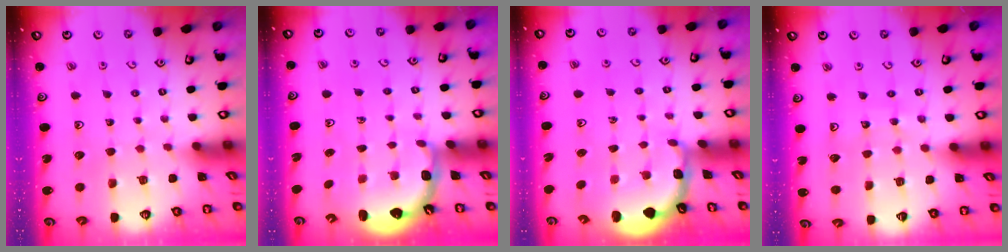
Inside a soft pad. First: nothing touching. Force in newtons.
{"total": 2.6, "press": 2.2, "slide": 1.4}
{"total": 1.8, "press": 1.8, "slide": 0.3}
{"total": 7.8, "press": 7.8, "slide": 0.9}